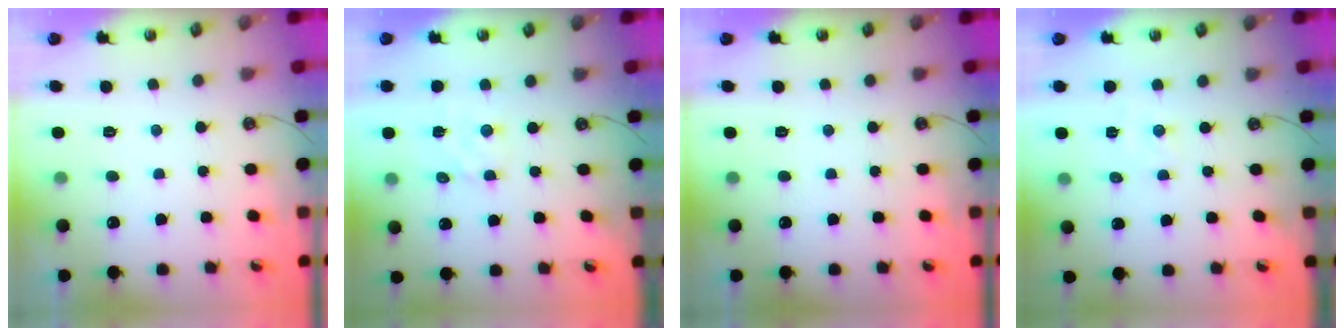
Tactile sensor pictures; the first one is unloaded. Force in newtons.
{"total": 2.0, "press": 2.0, "slide": 0.3}
{"total": 0.0}
{"total": 3.4, "press": 3.3, "slide": 0.5}